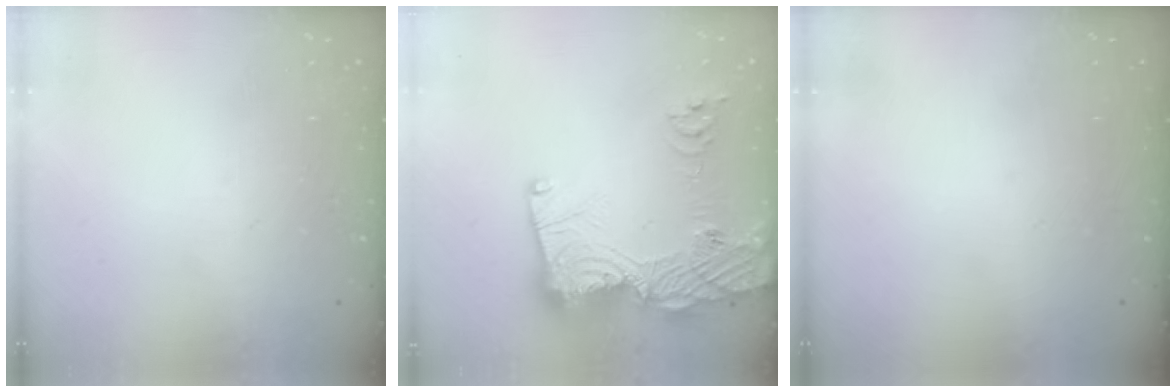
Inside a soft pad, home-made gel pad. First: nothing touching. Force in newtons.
{"total": 19.9, "press": 19.7, "slide": 2.1}
{"total": 0.0}